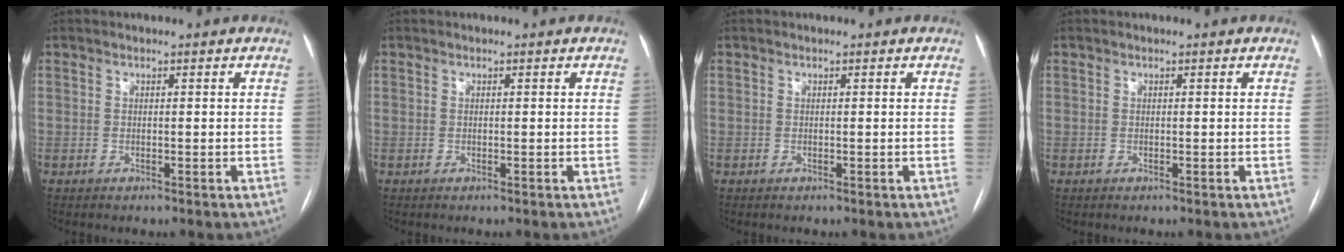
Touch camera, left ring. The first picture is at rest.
{"total": 0.0}
{"total": 0.0}
{"total": 0.0}